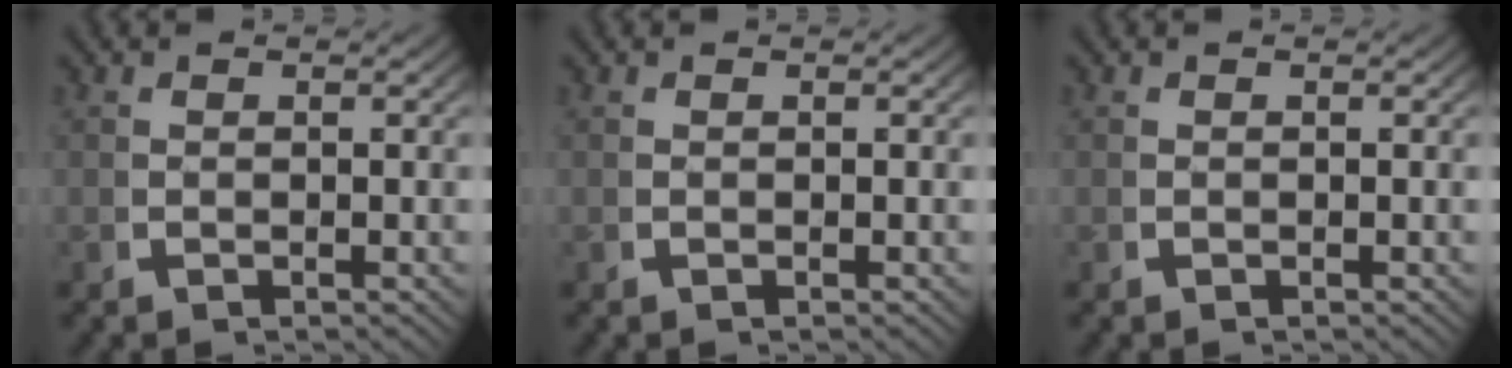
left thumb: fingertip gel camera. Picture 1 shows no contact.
{"total": 0.0}
{"total": 0.0}